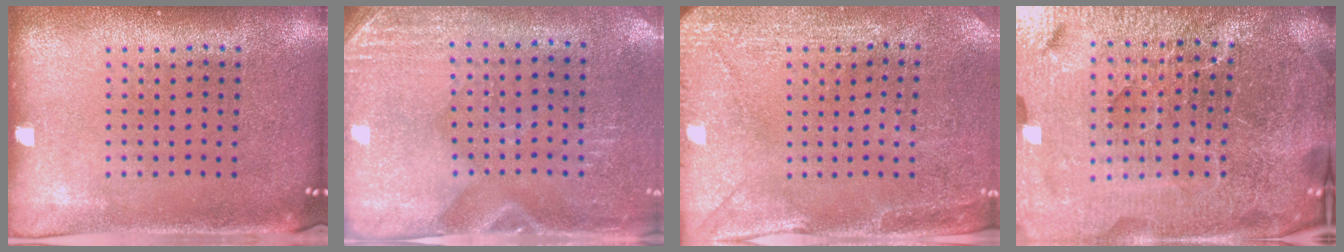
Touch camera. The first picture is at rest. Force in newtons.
{"total": 2.8, "press": 2.5, "slide": 1.3}
{"total": 2.8, "press": 2.7, "slide": 0.9}
{"total": 7.2, "press": 6.2, "slide": 3.5}